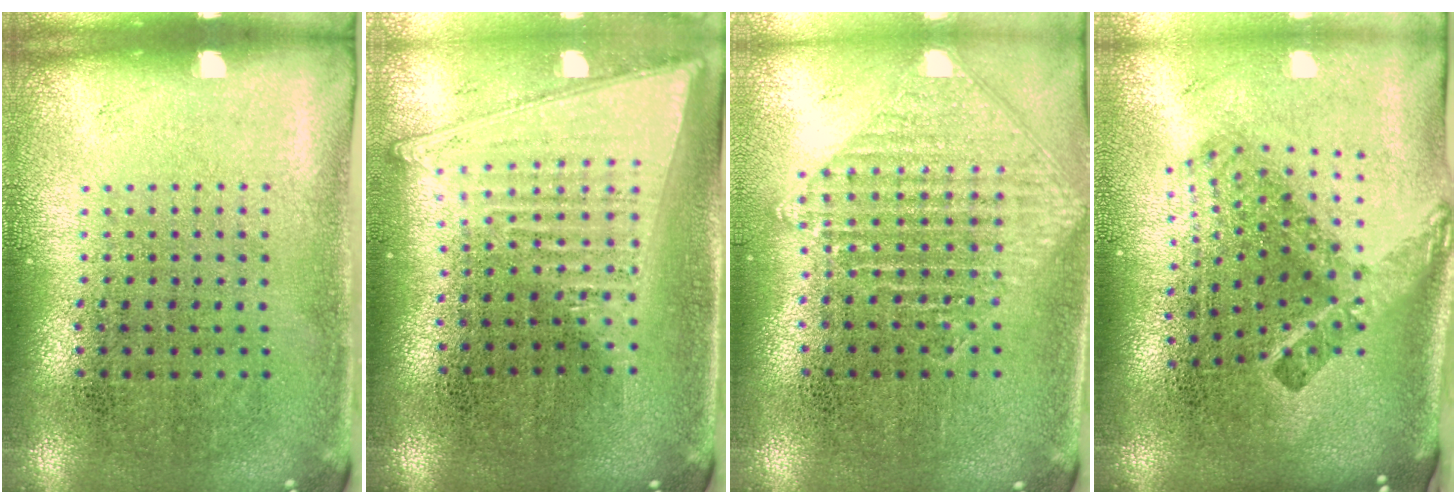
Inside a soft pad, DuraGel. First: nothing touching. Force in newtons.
{"total": 1.8, "press": 1.6, "slide": 0.7}
{"total": 1.0, "press": 1.0, "slide": 0.2}
{"total": 2.5, "press": 1.6, "slide": 2.0}